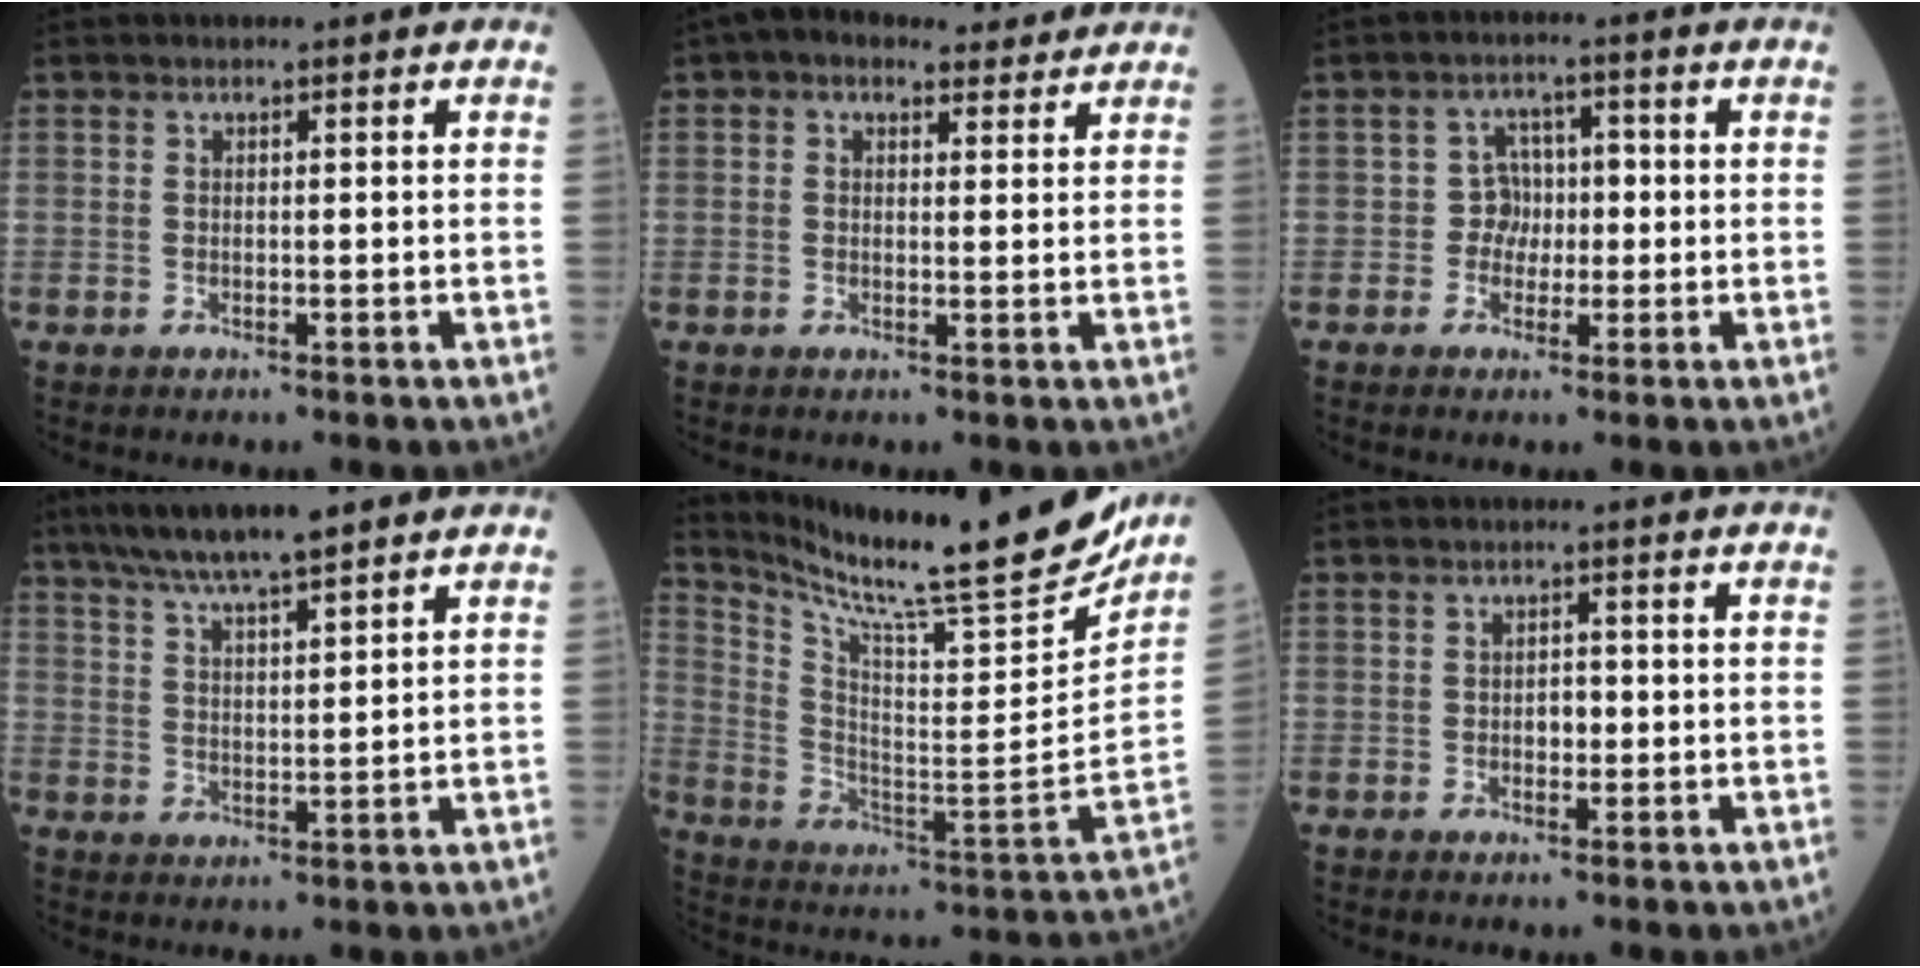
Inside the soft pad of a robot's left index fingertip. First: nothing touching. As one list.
[{"total": 6.1, "force": [4.7, 3.1, 2.5], "torque": [-0.038, 0.033, 0.070]}, {"total": 3.6, "force": [-0.6, 3.2, 1.4], "torque": [-0.015, 0.011, -0.015]}, {"total": 9.7, "force": [7.9, 0.6, 5.6], "torque": [-0.100, 0.027, 0.137]}, {"total": 25.1, "force": [22.4, 1.3, 11.4], "torque": [-0.204, -0.081, 0.330]}, {"total": 1.7, "force": [-0.3, 1.0, 1.4], "torque": [-0.018, 0.004, -0.004]}]